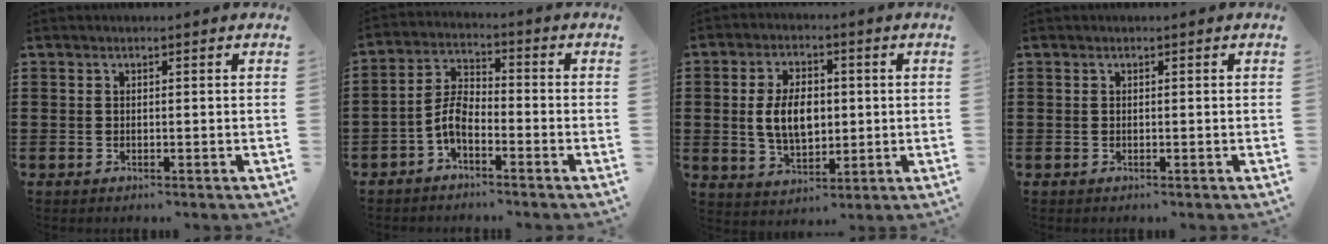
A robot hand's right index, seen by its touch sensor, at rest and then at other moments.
{"total": 5.3, "force": [-2.8, 2.4, 3.9], "torque": [-0.097, 0.004, -0.061]}
{"total": 7.3, "force": [0.4, 4.5, 5.8], "torque": [-0.114, 0.004, -0.001]}
{"total": 0.0}